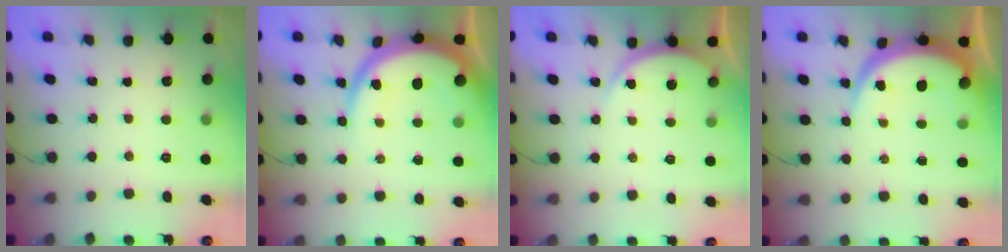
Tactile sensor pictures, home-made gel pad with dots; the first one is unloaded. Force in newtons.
{"total": 13.1, "press": 13.1, "slide": 1.0}
{"total": 3.9, "press": 3.9, "slide": 0.6}
{"total": 10.5, "press": 10.4, "slide": 1.1}